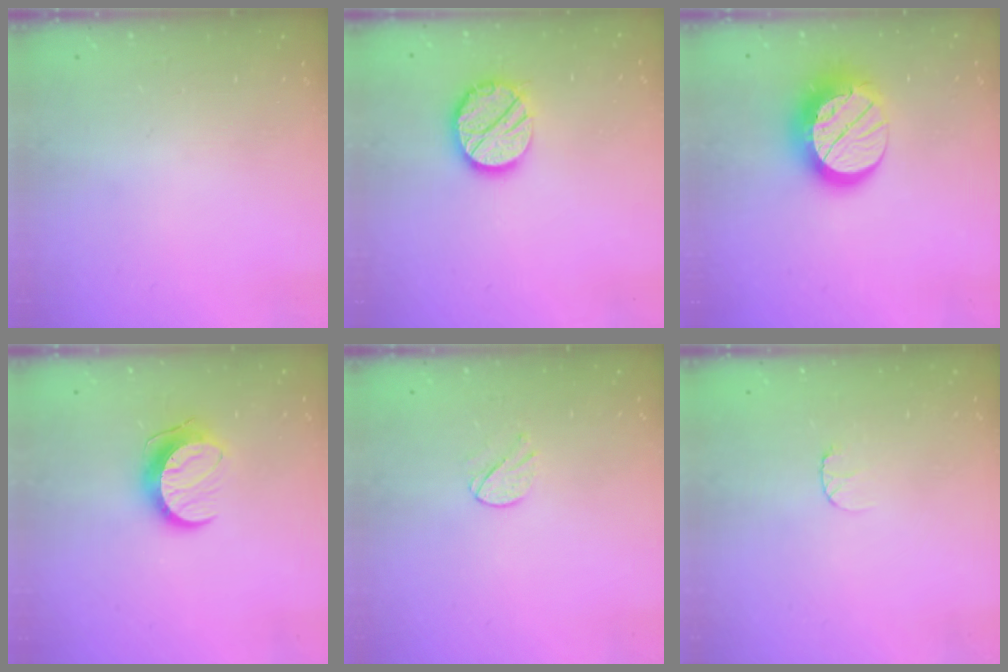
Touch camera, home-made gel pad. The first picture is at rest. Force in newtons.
{"total": 13.3, "press": 13.3, "slide": 0.8}
{"total": 15.0, "press": 15.0, "slide": 1.0}
{"total": 10.0, "press": 10.0, "slide": 0.4}
{"total": 3.7, "press": 3.7, "slide": 0.4}
{"total": 3.4, "press": 3.3, "slide": 0.3}